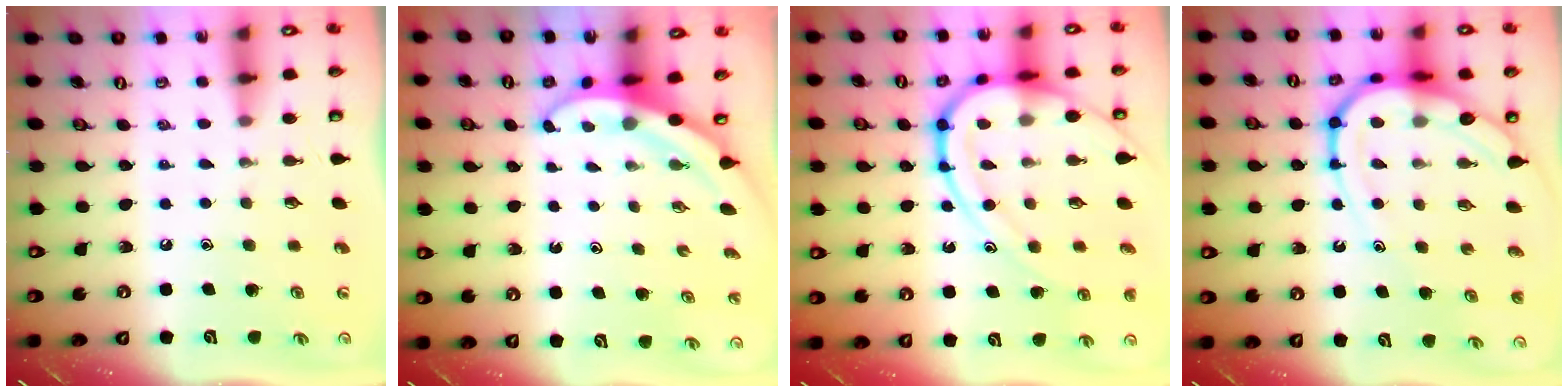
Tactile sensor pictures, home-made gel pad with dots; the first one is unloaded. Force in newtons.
{"total": 3.2, "press": 3.2, "slide": 0.1}
{"total": 17.3, "press": 17.2, "slide": 1.7}
{"total": 14.6, "press": 14.5, "slide": 1.6}